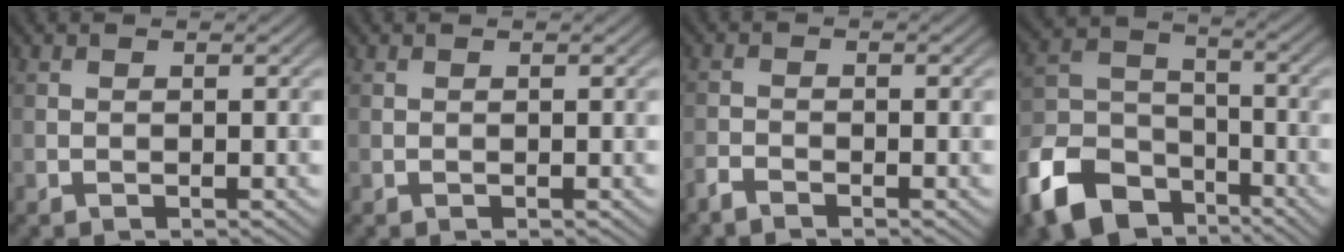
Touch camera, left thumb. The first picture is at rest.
{"total": 0.0}
{"total": 1.9, "force": [-1.7, 0.3, 0.8], "torque": [-0.020, -0.005, -0.042]}
{"total": 13.6, "force": [-8.5, 8.3, 6.7], "torque": [-0.177, -0.023, -0.173]}